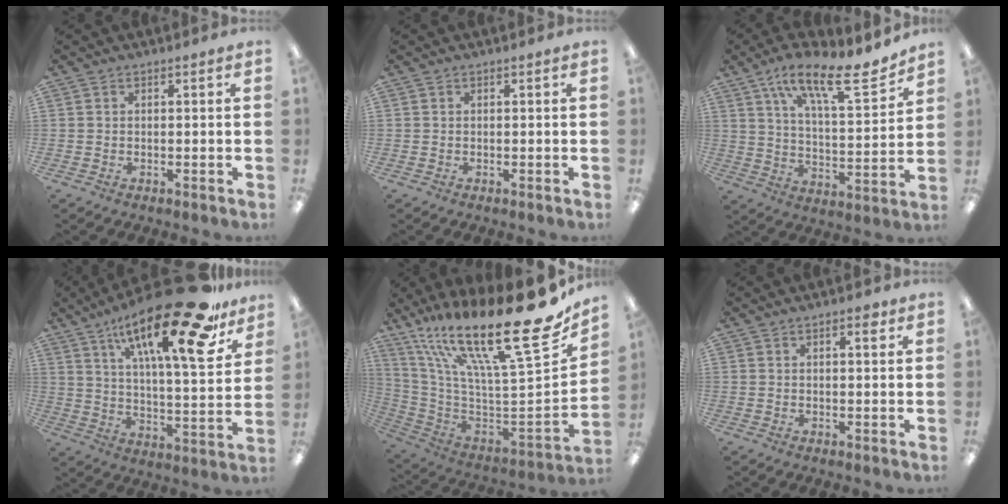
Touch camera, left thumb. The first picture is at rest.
{"total": 0.0}
{"total": 17.8, "force": [12.8, 5.4, 11.1], "torque": [-0.174, -0.073, 0.208]}
{"total": 26.5, "force": [16.7, 7.0, 19.3], "torque": [-0.309, -0.101, 0.267]}
{"total": 28.3, "force": [18.2, 6.1, 20.8], "torque": [-0.318, -0.164, 0.312]}
{"total": 2.5, "force": [1.5, 0.8, 1.9], "torque": [-0.017, -0.007, 0.019]}